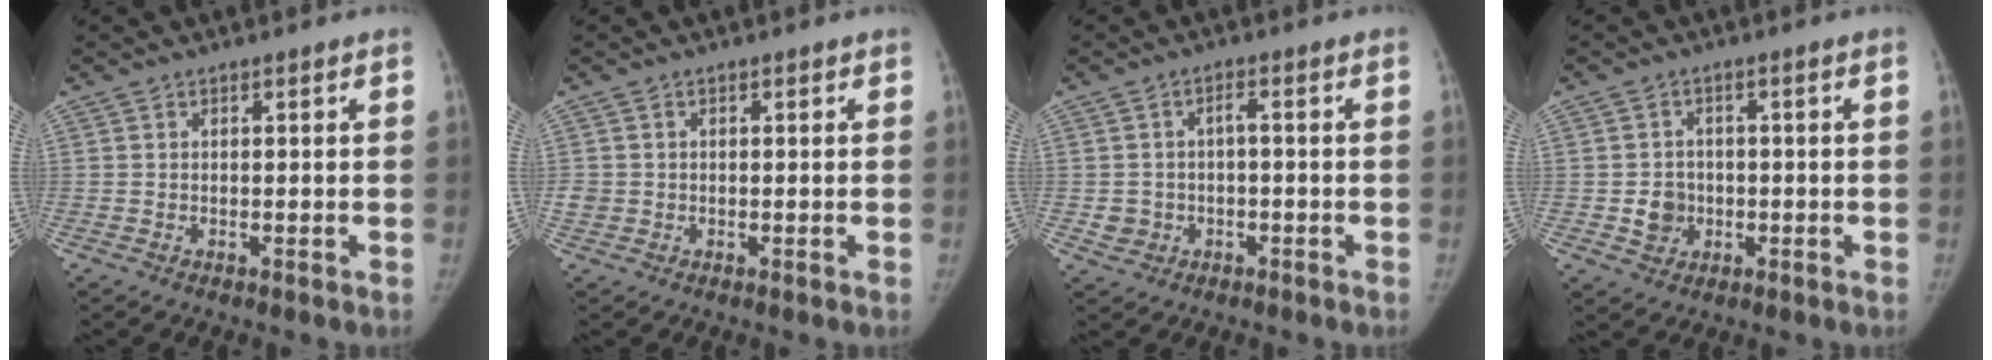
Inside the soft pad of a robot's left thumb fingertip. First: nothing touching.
{"total": 2.1, "force": [-0.3, 2.0, 0.6], "torque": [-0.001, 0.004, -0.005]}
{"total": 3.6, "force": [-1.0, 2.9, 1.8], "torque": [-0.022, 0.018, -0.013]}
{"total": 4.3, "force": [-0.9, 3.8, 1.6], "torque": [-0.005, 0.007, -0.011]}